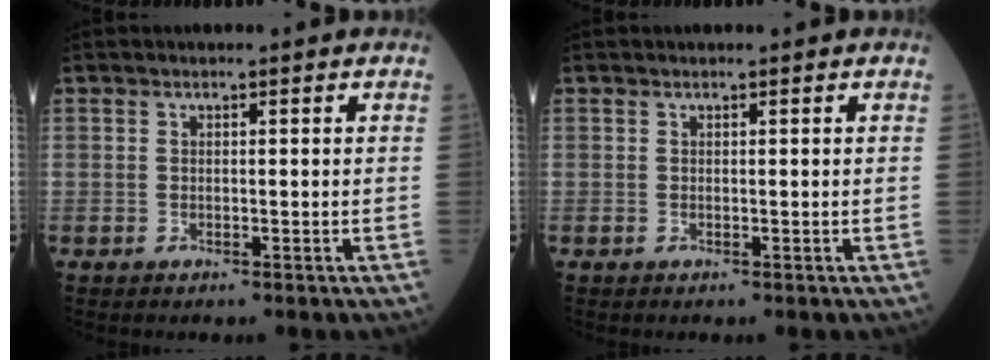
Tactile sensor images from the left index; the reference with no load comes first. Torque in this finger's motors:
{"motor_torque": [0.15, 0.15, 0.00, -0.01]}